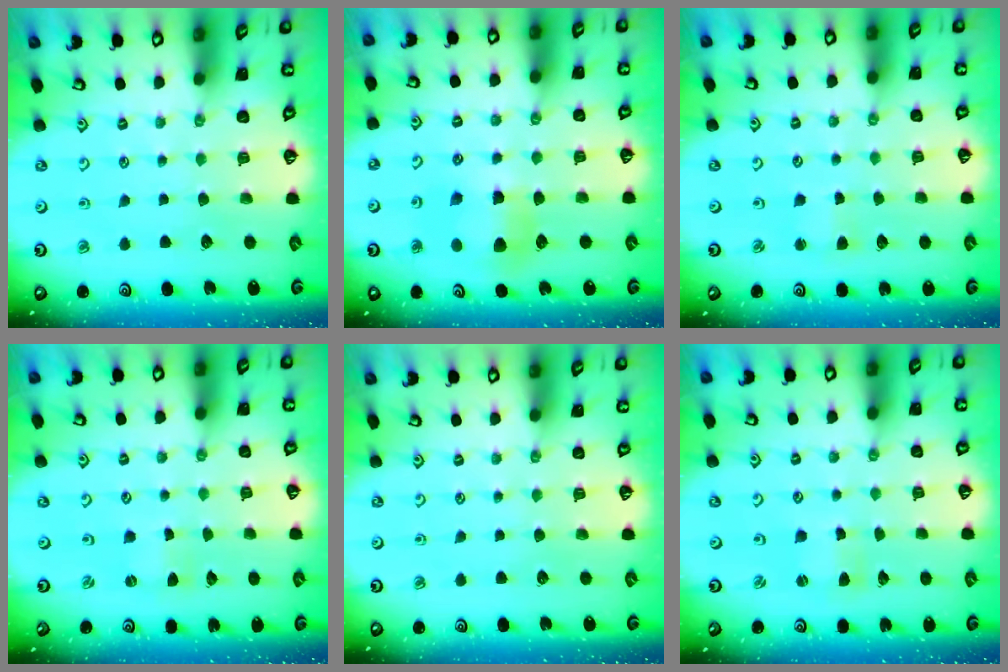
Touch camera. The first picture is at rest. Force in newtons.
{"total": 6.4, "press": 6.3, "slide": 0.9}
{"total": 2.2, "press": 2.2, "slide": 0.2}
{"total": 0.0}
{"total": 0.0}
{"total": 1.5, "press": 1.4, "slide": 0.3}